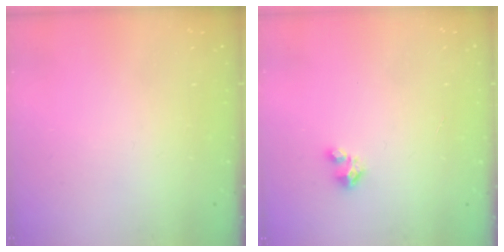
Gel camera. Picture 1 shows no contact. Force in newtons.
{"total": 1.6, "press": 1.6, "slide": 0.1}